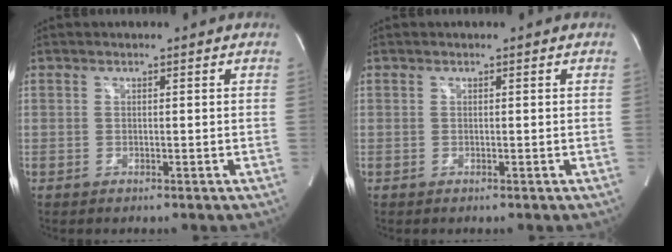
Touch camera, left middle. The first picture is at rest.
{"total": 0.0}